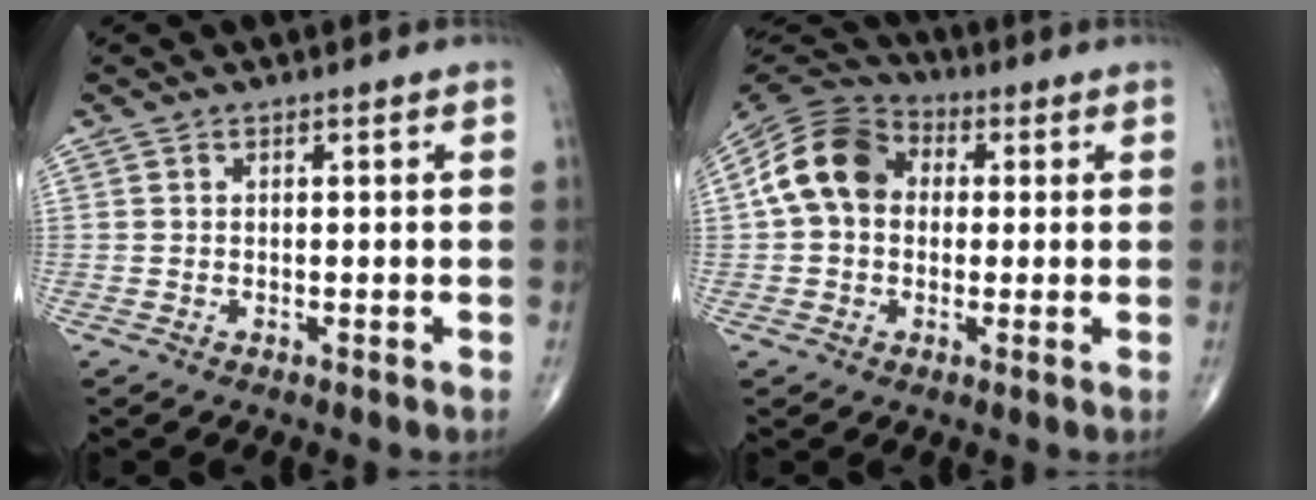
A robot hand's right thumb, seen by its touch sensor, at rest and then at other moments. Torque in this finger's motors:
{"motor_torque": [-0.21, 1.07, 1.02, 0.01, 0.12]}